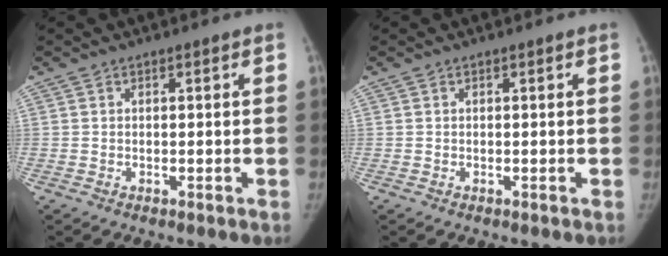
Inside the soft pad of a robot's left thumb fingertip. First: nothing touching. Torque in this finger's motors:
{"motor_torque": [0.02, -0.01, 0.12, -0.09, 0.00]}